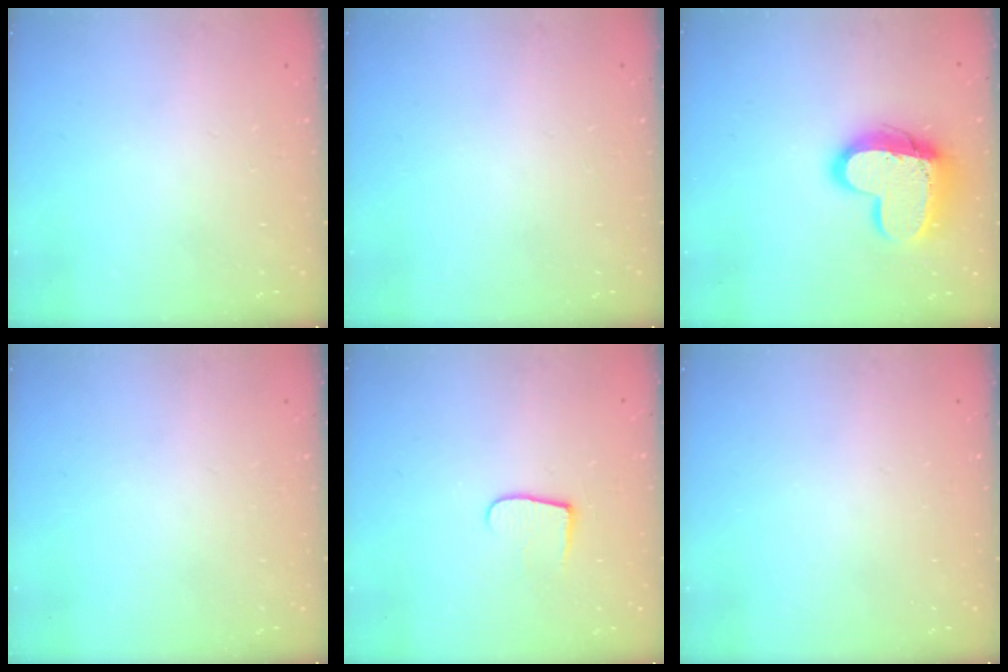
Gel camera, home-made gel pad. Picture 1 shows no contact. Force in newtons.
{"total": 0.0}
{"total": 16.3, "press": 16.3, "slide": 1.3}
{"total": 0.0}
{"total": 6.6, "press": 6.6, "slide": 0.6}
{"total": 0.0}